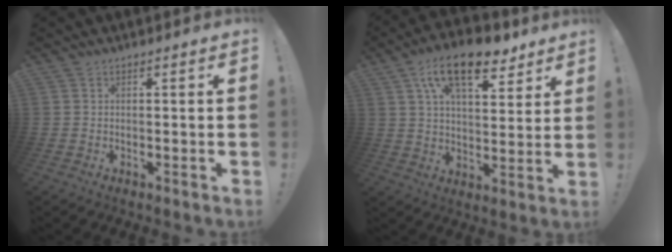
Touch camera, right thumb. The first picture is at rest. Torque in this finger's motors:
{"motor_torque": [1.15, 1.75, 0.74, 0.69, 0.14]}